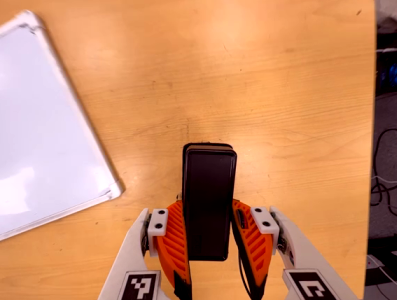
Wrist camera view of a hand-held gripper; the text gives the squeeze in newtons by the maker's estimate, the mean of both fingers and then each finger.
{"total": 4.4, "left": 2.6, "right": 6.2}